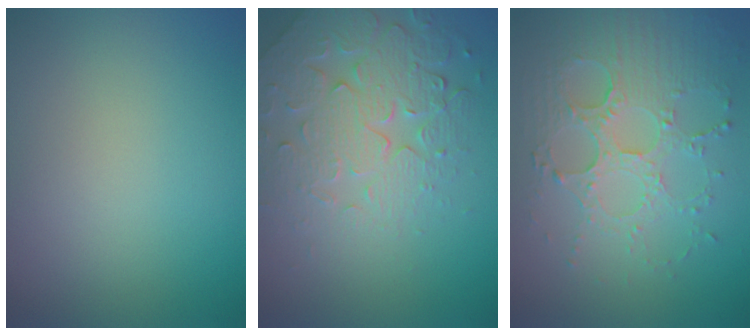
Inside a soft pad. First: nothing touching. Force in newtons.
{"total": 5.1, "press": 4.8, "slide": 1.8}
{"total": 5.0, "press": 3.7, "slide": 3.4}